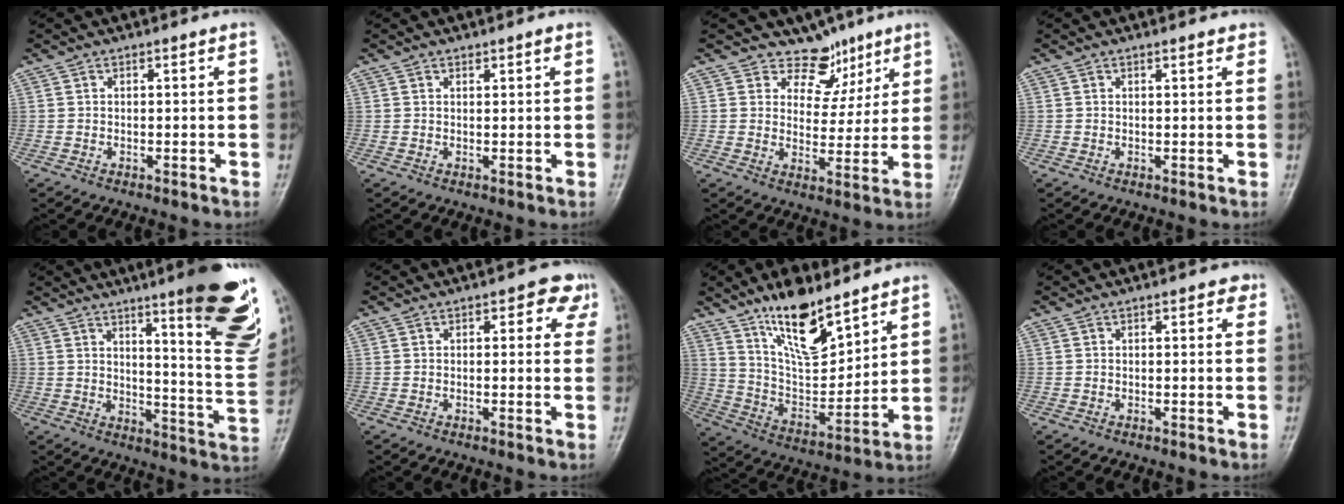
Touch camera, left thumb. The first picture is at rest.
{"total": 1.2, "force": [0.9, 0.5, 0.6], "torque": [-0.001, -0.004, 0.012]}
{"total": 7.5, "force": [5.7, 4.9, 0.5], "torque": [0.032, -0.042, 0.087]}
{"total": 1.6, "force": [1.1, 0.6, 0.9], "torque": [-0.007, -0.003, 0.012]}
{"total": 21.1, "force": [11.9, 3.4, 17.0], "torque": [-0.186, -0.073, 0.165]}
{"total": 5.1, "force": [2.2, 2.8, 3.7], "torque": [-0.007, -0.002, 0.015]}
{"total": 15.9, "force": [11.2, 5.9, 9.6], "torque": [-0.129, -0.073, 0.211]}
{"total": 2.1, "force": [1.0, 1.0, 1.6], "torque": [-0.012, 0.000, 0.008]}